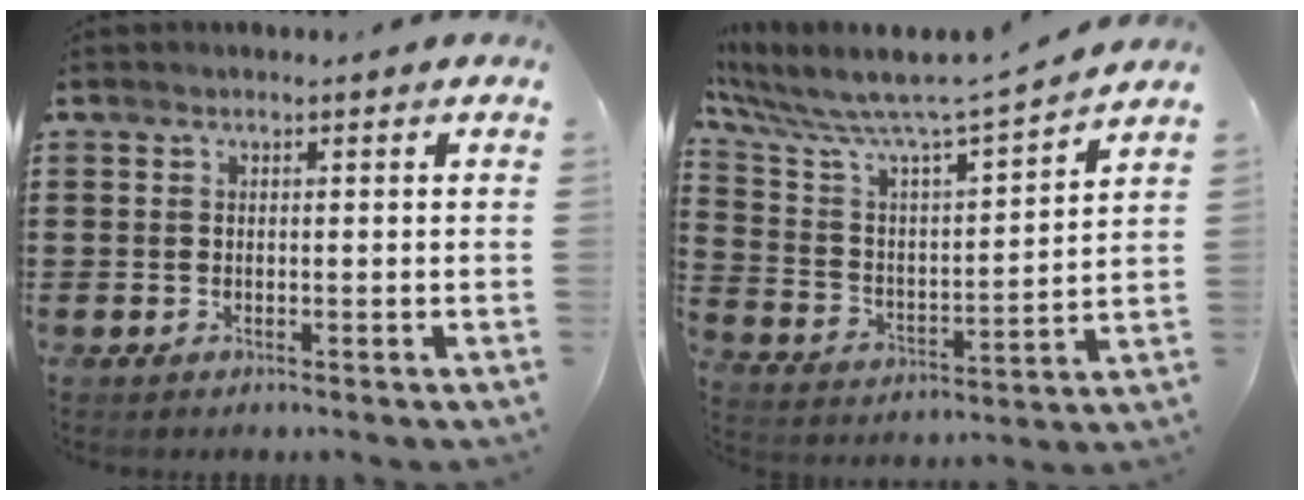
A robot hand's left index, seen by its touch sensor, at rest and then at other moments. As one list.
[{"total": 7.5, "force": [6.8, 0.2, 3.0], "torque": [-0.096, -0.060, 0.107]}]